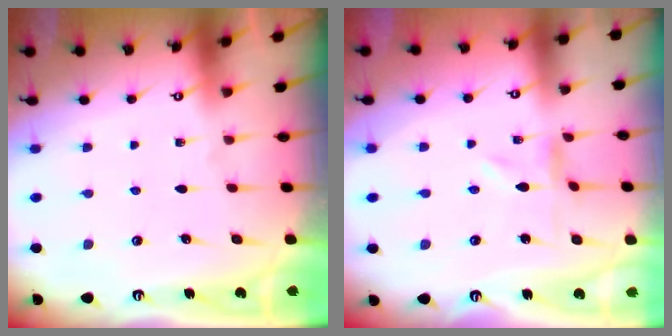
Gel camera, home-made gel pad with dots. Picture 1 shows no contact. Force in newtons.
{"total": 0.0}